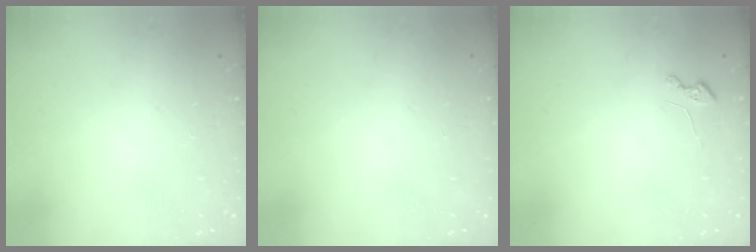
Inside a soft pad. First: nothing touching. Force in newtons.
{"total": 0.0}
{"total": 2.7, "press": 2.7, "slide": 0.4}